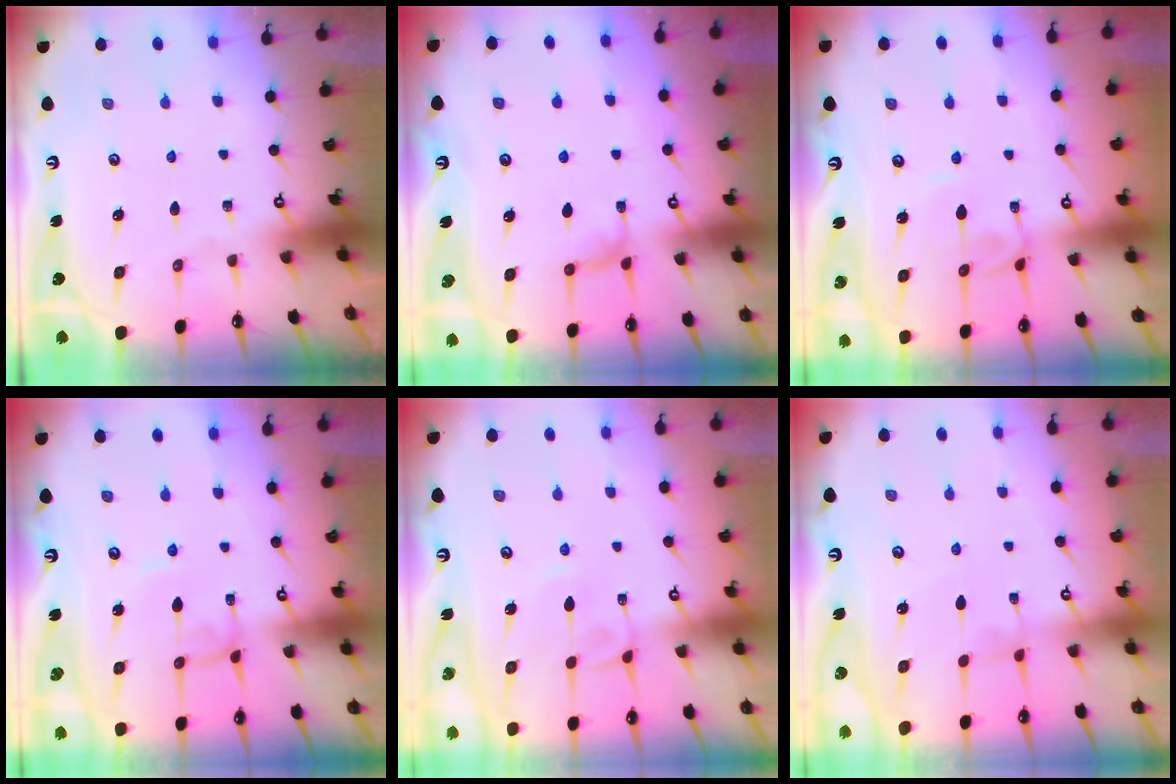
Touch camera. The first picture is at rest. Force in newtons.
{"total": 1.7, "press": 1.5, "slide": 0.8}
{"total": 2.7, "press": 2.7, "slide": 0.2}
{"total": 1.1, "press": 1.0, "slide": 0.3}
{"total": 2.1, "press": 2.1, "slide": 0.3}
{"total": 2.4, "press": 2.4, "slide": 0.3}